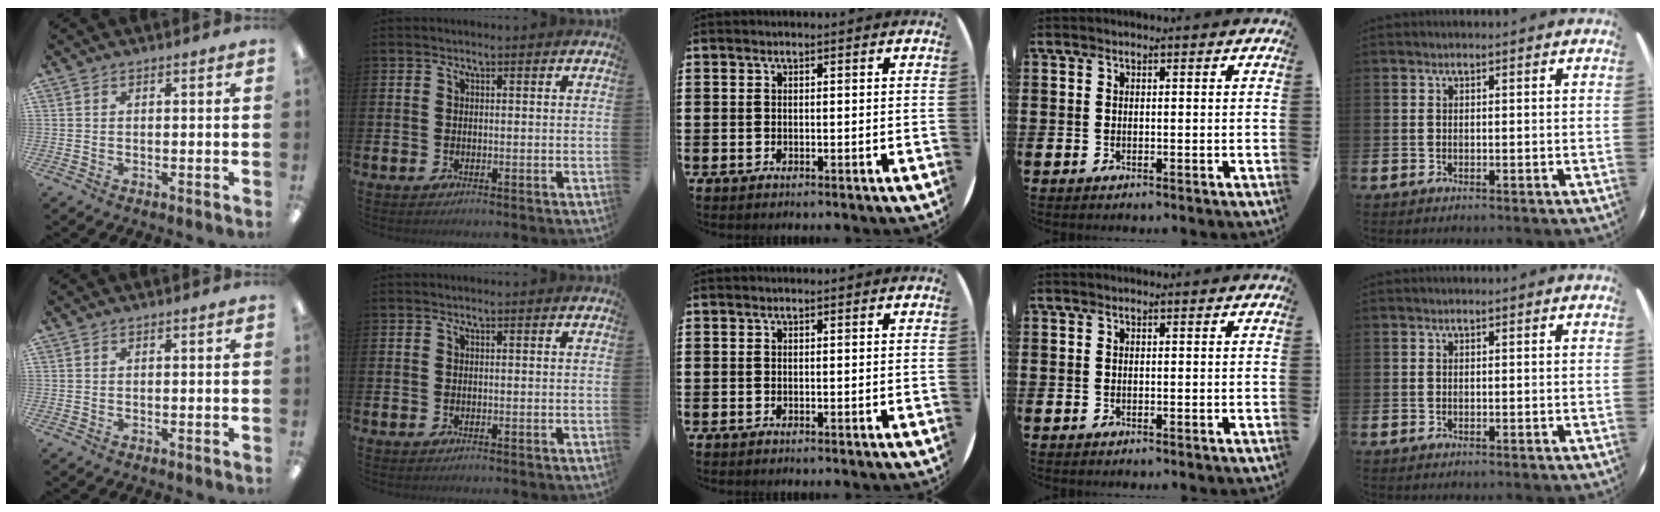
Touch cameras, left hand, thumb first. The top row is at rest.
{}